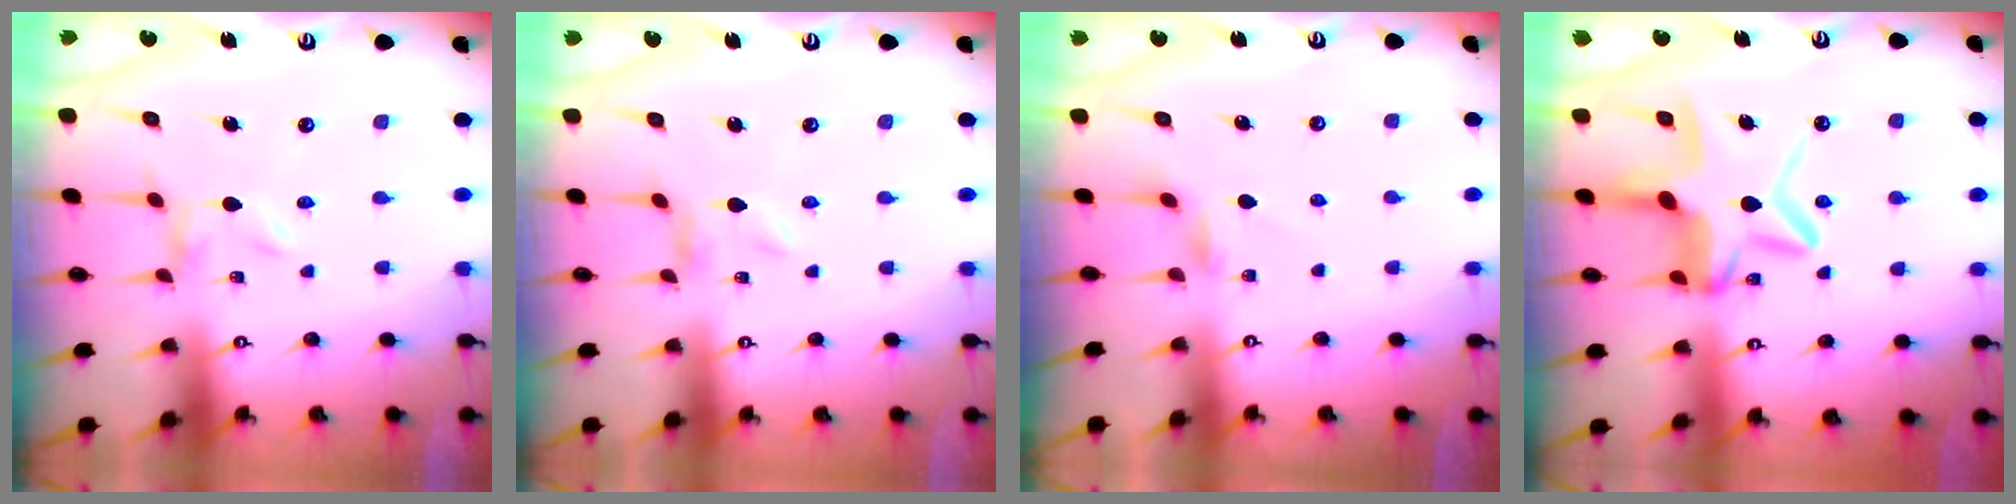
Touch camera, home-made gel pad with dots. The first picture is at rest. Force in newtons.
{"total": 0.7, "press": 0.7, "slide": 0.2}
{"total": 3.1, "press": 3.1, "slide": 0.5}
{"total": 13.0, "press": 13.0, "slide": 1.1}